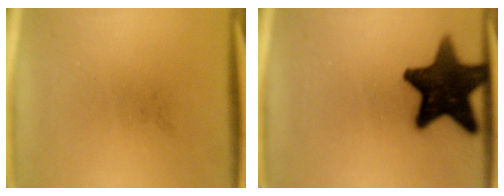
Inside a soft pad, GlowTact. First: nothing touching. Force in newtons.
{"total": 15.9}